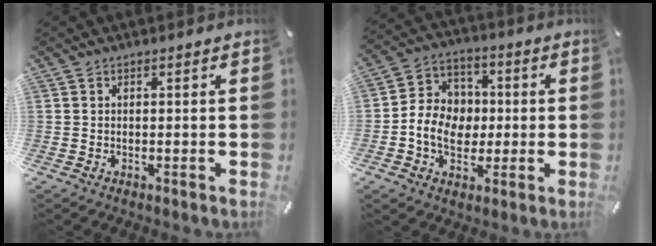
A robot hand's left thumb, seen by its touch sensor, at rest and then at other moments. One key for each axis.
{"total": 9.8, "fx": -1.4, "fy": 8.5, "fz": 4.5, "tx": -0.096, "ty": 0.024, "tz": -0.020}